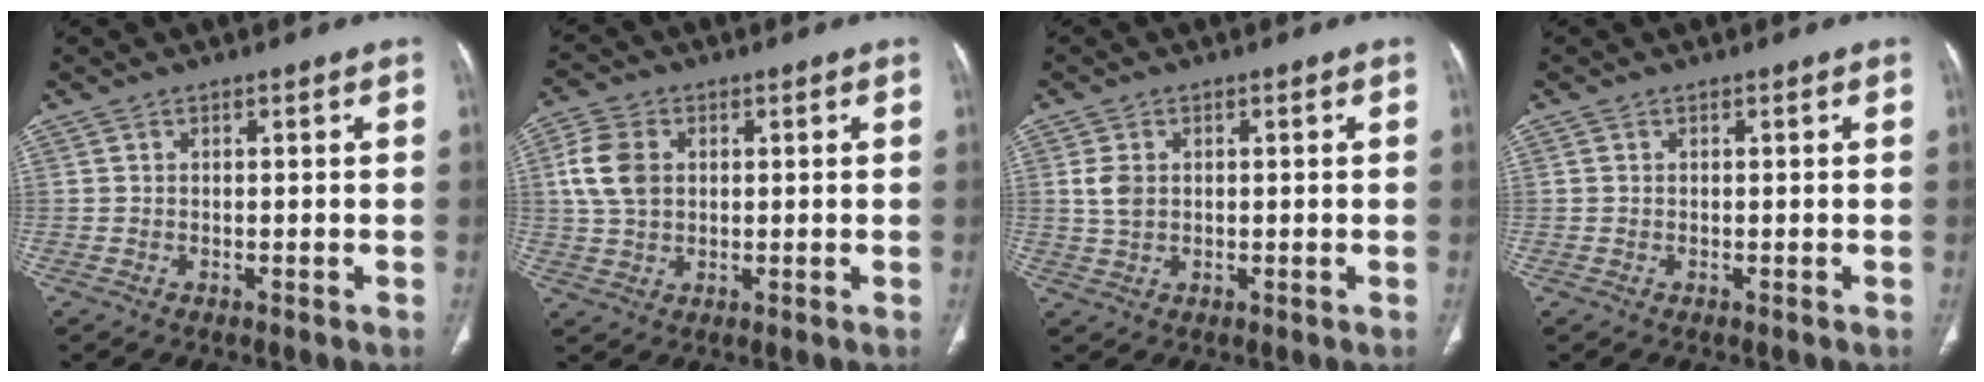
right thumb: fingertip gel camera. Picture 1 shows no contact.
{"total": 7.8, "force": [1.4, 5.7, 5.1], "torque": [-0.102, 0.007, 0.029]}
{"total": 3.3, "force": [0.5, 2.4, 2.2], "torque": [-0.043, 0.003, 0.013]}
{"total": 0.0}